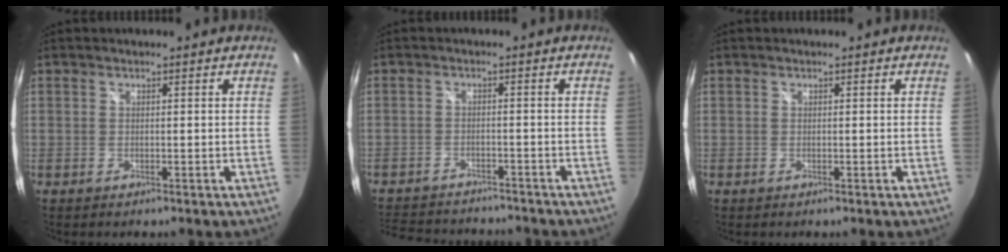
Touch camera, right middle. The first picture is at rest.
{"total": 13.5, "force": [-11.9, 4.5, 4.7], "torque": [-0.116, -0.002, -0.175]}
{"total": 0.0}